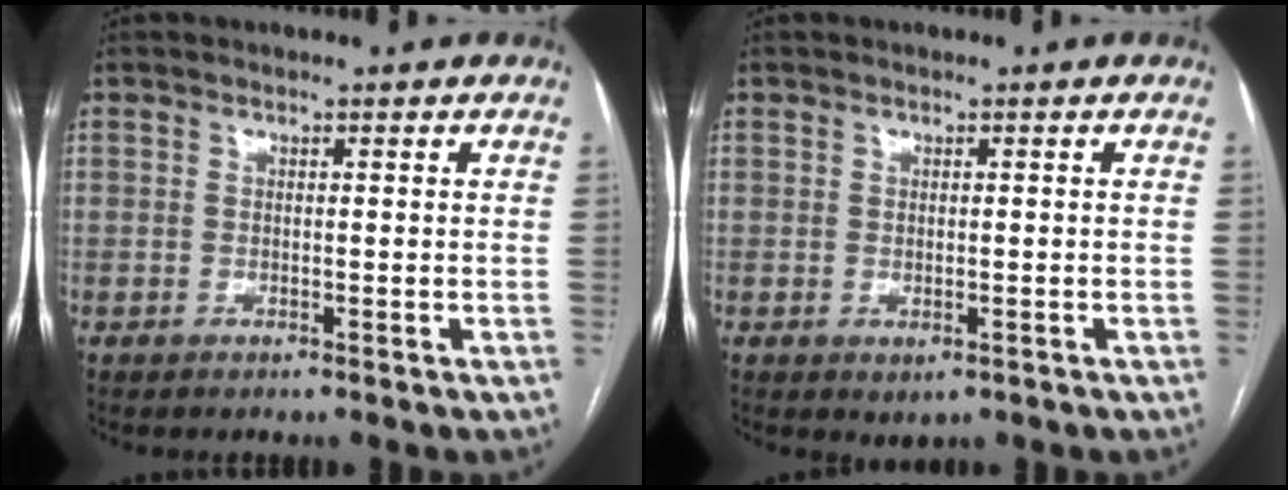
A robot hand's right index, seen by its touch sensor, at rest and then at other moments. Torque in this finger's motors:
{"motor_torque": [0.48, -0.27, 0.07, 0.00]}